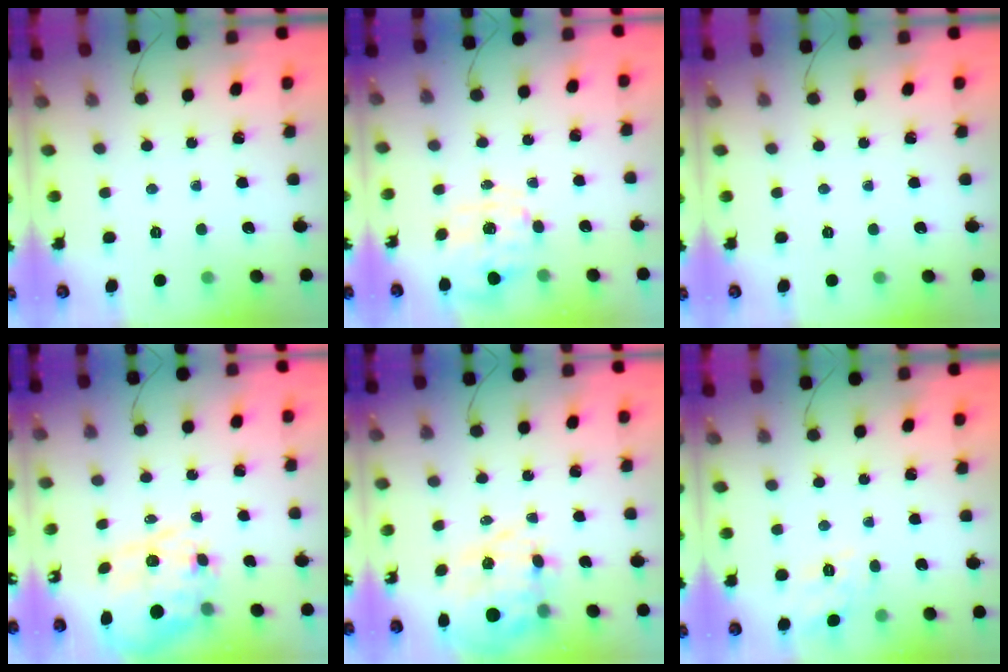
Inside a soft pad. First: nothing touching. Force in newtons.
{"total": 2.8, "press": 2.6, "slide": 0.9}
{"total": 0.0}
{"total": 13.9, "press": 13.6, "slide": 3.0}
{"total": 13.3, "press": 12.9, "slide": 3.2}
{"total": 4.7, "press": 4.5, "slide": 1.4}